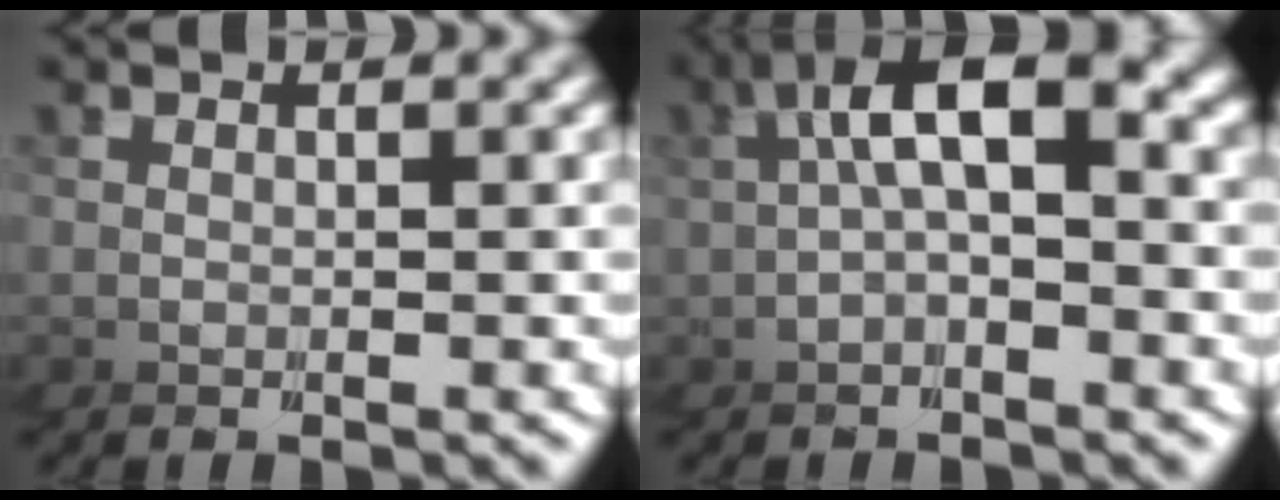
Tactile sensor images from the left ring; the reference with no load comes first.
{"total": 5.1, "force": [1.4, 2.6, 4.1], "torque": [-0.100, 0.006, 0.016]}